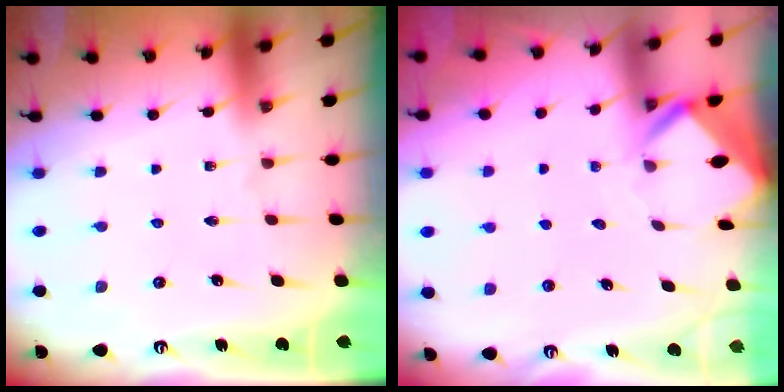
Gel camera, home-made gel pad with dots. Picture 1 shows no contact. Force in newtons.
{"total": 2.9, "press": 2.9, "slide": 0.2}